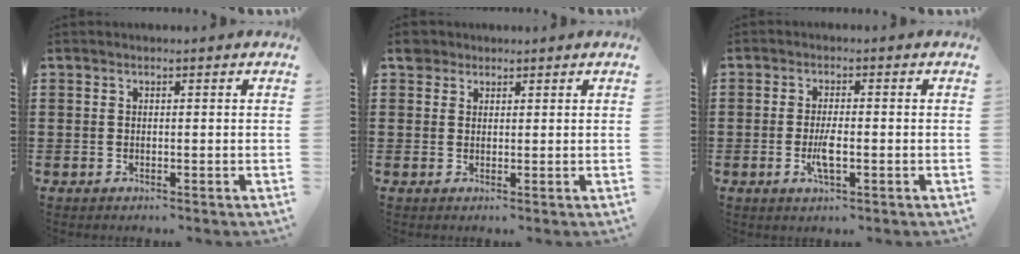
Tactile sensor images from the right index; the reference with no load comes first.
{"total": 2.4, "force": [1.8, 1.6, 0.4], "torque": [-0.016, 0.008, 0.034]}
{"total": 3.6, "force": [-0.9, 1.0, 3.4], "torque": [-0.072, -0.004, -0.020]}